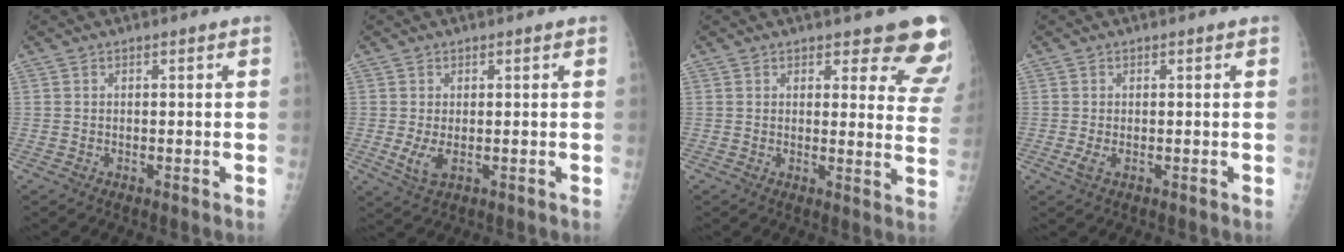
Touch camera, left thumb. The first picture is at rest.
{"total": 3.4, "force": [-0.2, 1.6, 3.0], "torque": [-0.063, -0.010, 0.003]}
{"total": 11.0, "force": [8.9, 3.8, 5.1], "torque": [-0.006, -0.056, 0.081]}
{"total": 1.8, "force": [-0.3, 0.8, 1.6], "torque": [-0.038, -0.003, -0.004]}